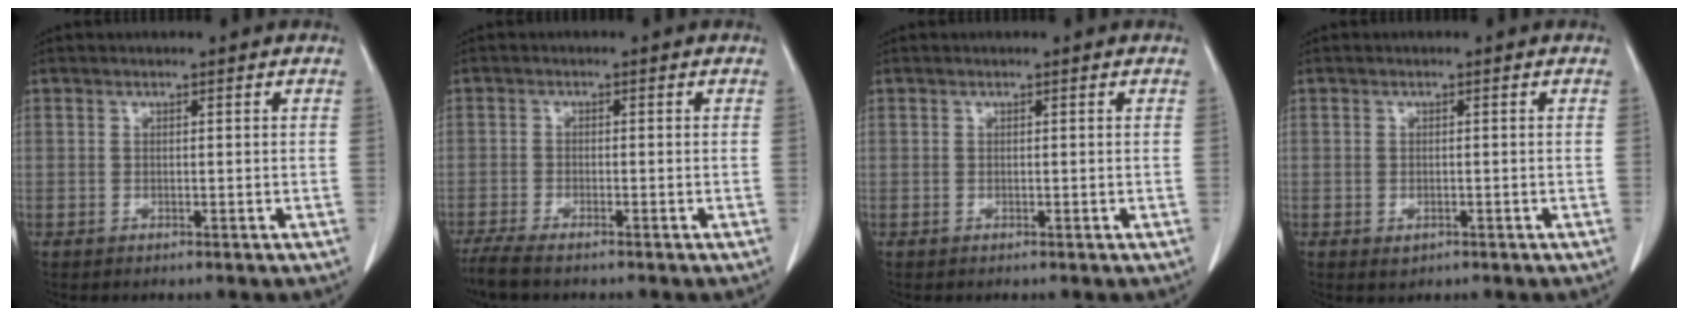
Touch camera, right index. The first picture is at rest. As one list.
[{"total": 4.1, "force": [-3.3, 0.7, 2.3], "torque": [-0.045, -0.011, -0.057]}, {"total": 0.0}, {"total": 1.0, "force": [-0.4, 0.7, 0.6], "torque": [-0.011, -0.001, 0.001]}]